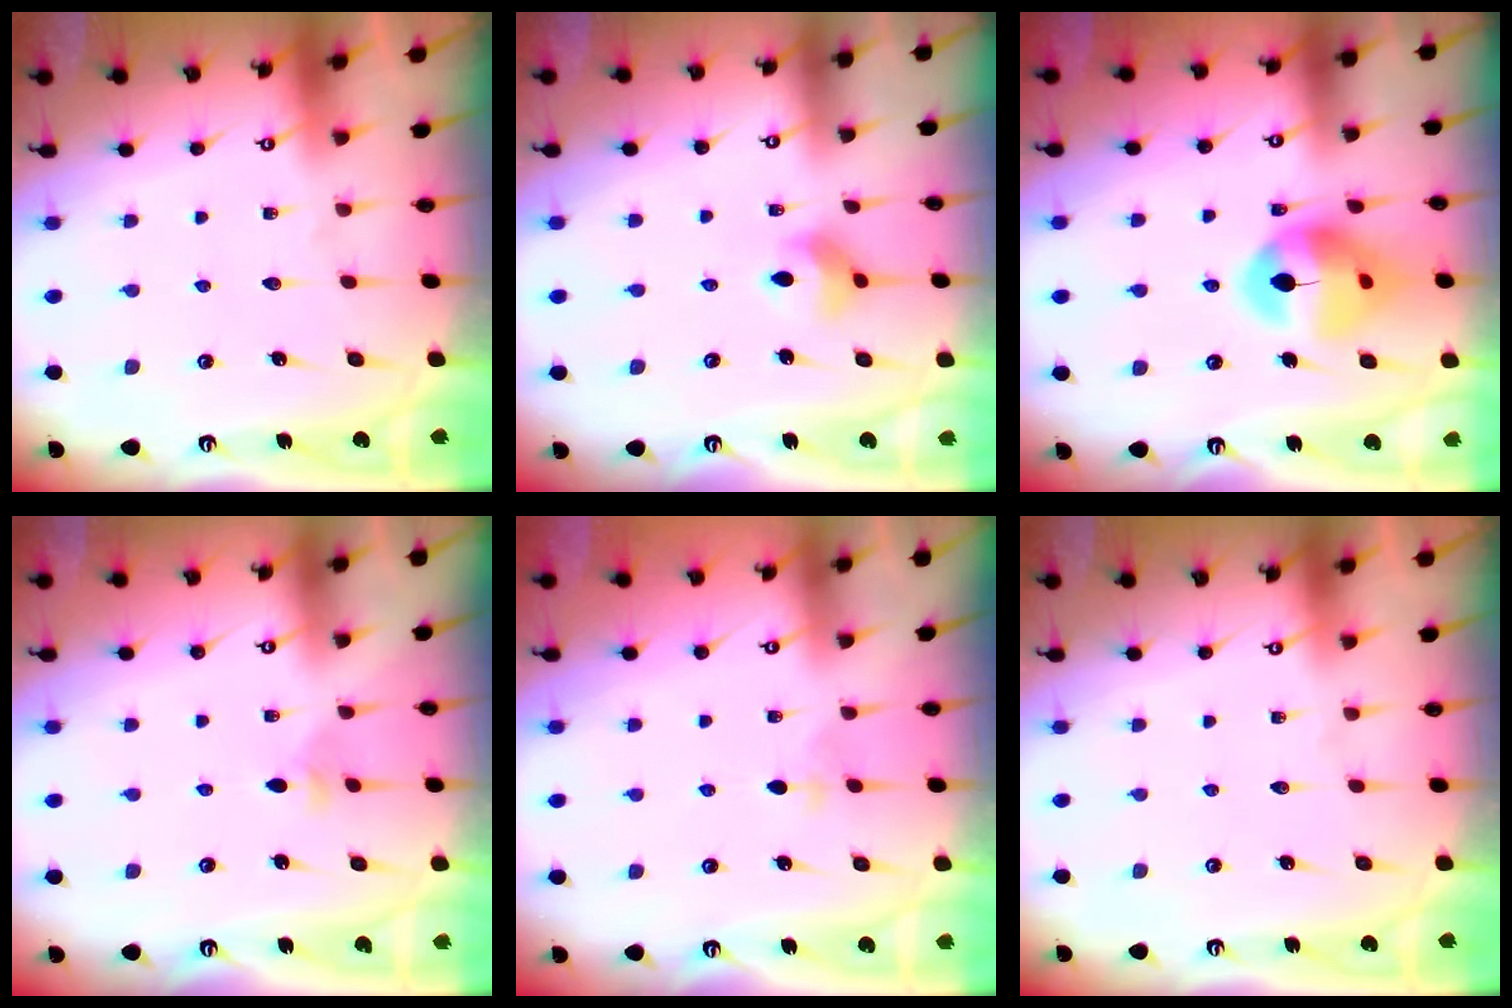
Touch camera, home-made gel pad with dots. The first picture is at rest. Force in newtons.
{"total": 7.3, "press": 7.2, "slide": 1.2}
{"total": 14.5, "press": 14.4, "slide": 1.7}
{"total": 2.5, "press": 2.4, "slide": 0.6}
{"total": 1.9, "press": 1.9, "slide": 0.4}
{"total": 0.0}